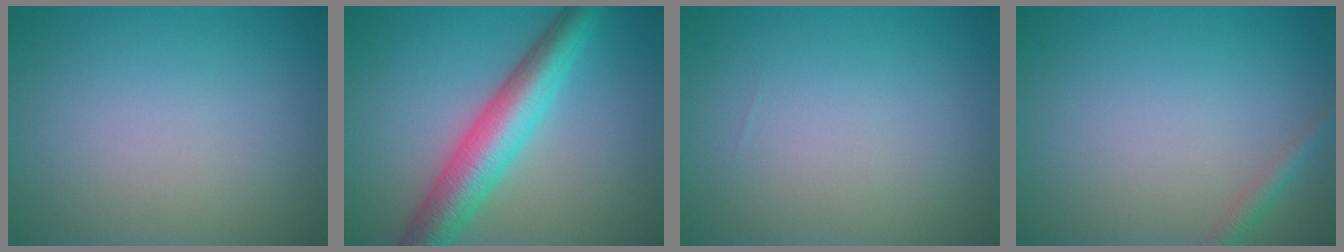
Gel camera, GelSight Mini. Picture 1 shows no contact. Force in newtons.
{"total": 6.9, "press": 6.9, "slide": 0.1}
{"total": 0.0}
{"total": 1.4, "press": 1.4, "slide": 0.1}